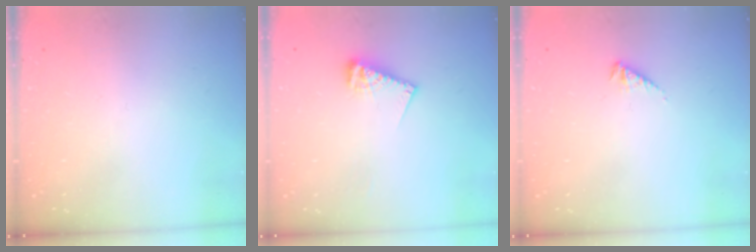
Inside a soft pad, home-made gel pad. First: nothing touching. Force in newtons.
{"total": 8.2, "press": 8.2, "slide": 0.8}
{"total": 2.3, "press": 2.3, "slide": 0.5}